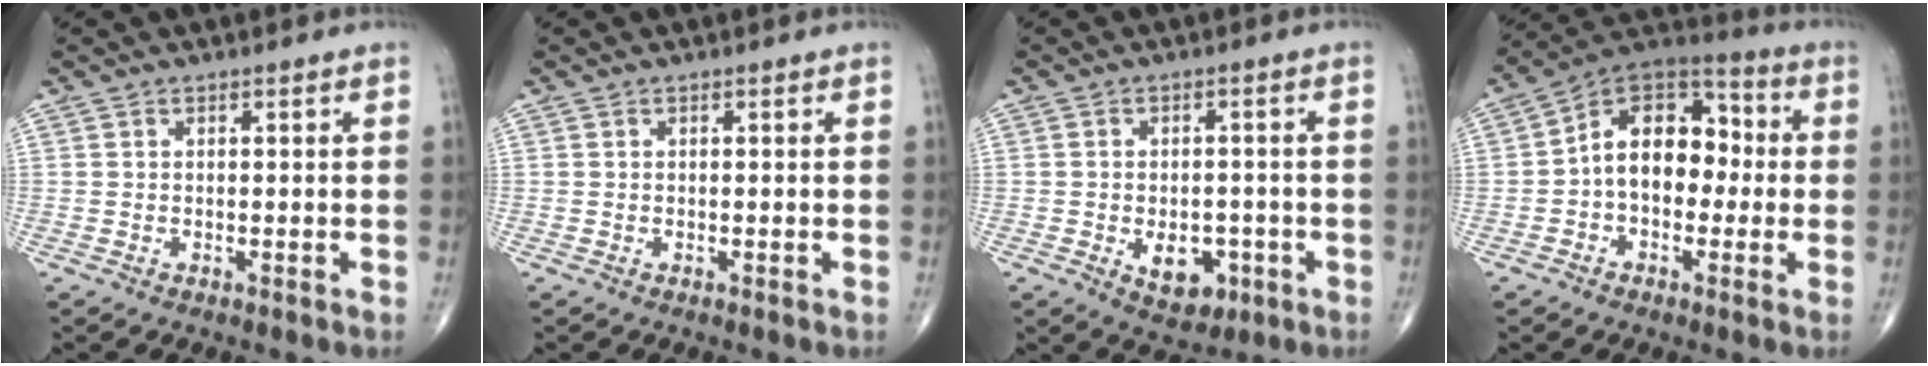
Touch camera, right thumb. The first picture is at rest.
{"total": 0.0}
{"total": 7.1, "force": [-2.5, 4.6, 4.9], "torque": [-0.042, 0.008, -0.024]}
{"total": 14.1, "force": [-0.5, 9.5, 10.4], "torque": [-0.125, 0.048, -0.024]}